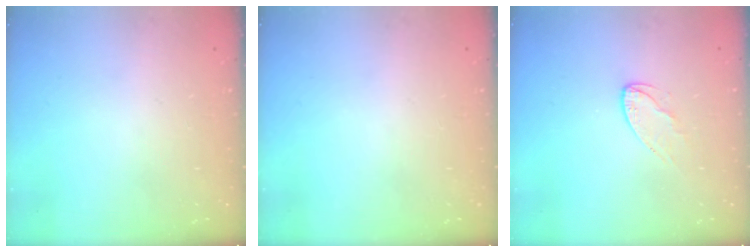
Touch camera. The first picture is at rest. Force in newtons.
{"total": 0.0}
{"total": 5.0, "press": 4.9, "slide": 0.5}